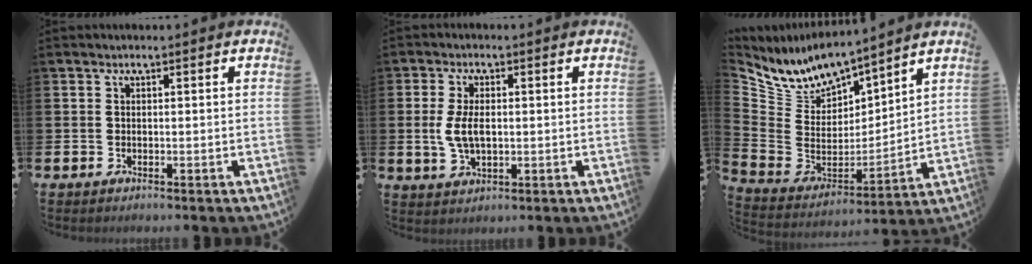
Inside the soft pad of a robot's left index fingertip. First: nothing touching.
{"total": 5.0, "force": [0.3, 2.7, 4.2], "torque": [-0.075, 0.001, -0.001]}
{"total": 8.0, "force": [7.8, 1.6, 0.1], "torque": [-0.055, -0.074, 0.140]}